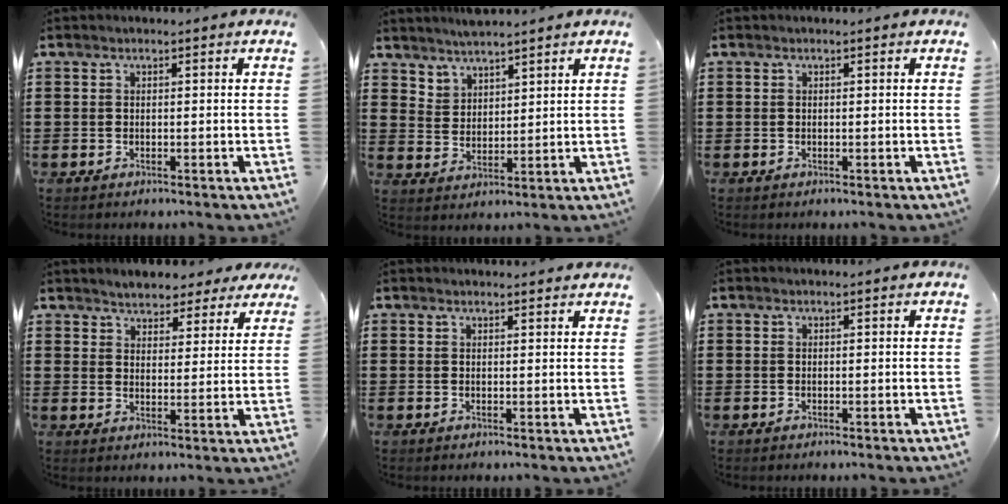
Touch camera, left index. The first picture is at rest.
{"total": 3.8, "force": [3.6, 1.0, -0.5], "torque": [-0.003, -0.008, 0.071]}
{"total": 0.0}
{"total": 3.9, "force": [3.7, 1.2, -0.1], "torque": [-0.017, -0.007, 0.069]}
{"total": 1.1, "force": [1.1, 0.0, 0.2], "torque": [-0.007, -0.001, 0.022]}
{"total": 0.0}